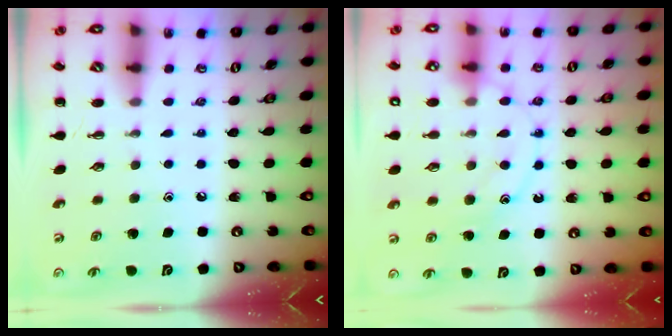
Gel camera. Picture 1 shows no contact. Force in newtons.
{"total": 12.9, "press": 12.9, "slide": 0.6}